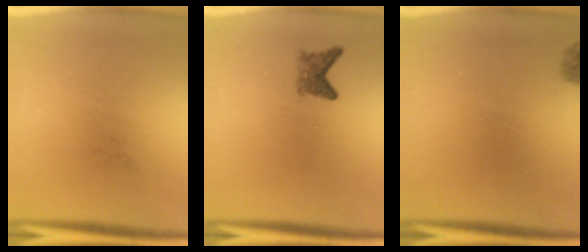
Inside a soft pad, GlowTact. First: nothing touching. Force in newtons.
{"total": 2.3}
{"total": 1.4}